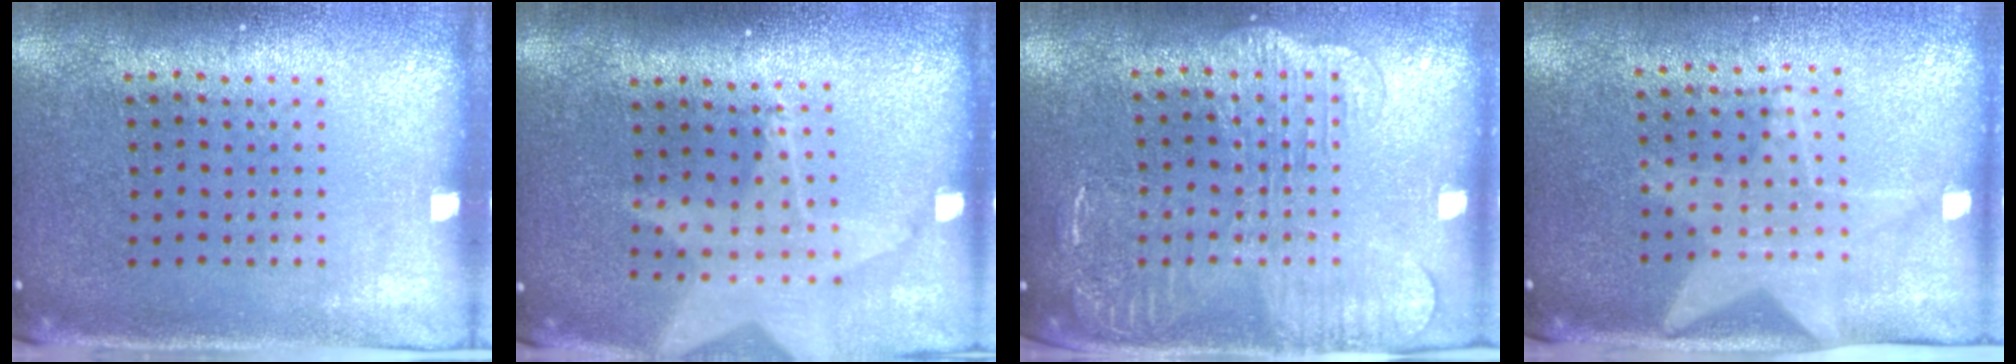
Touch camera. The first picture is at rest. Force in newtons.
{"total": 2.0, "press": 1.6, "slide": 1.2}
{"total": 1.9, "press": 1.8, "slide": 0.5}
{"total": 1.4, "press": 1.4, "slide": 0.2}